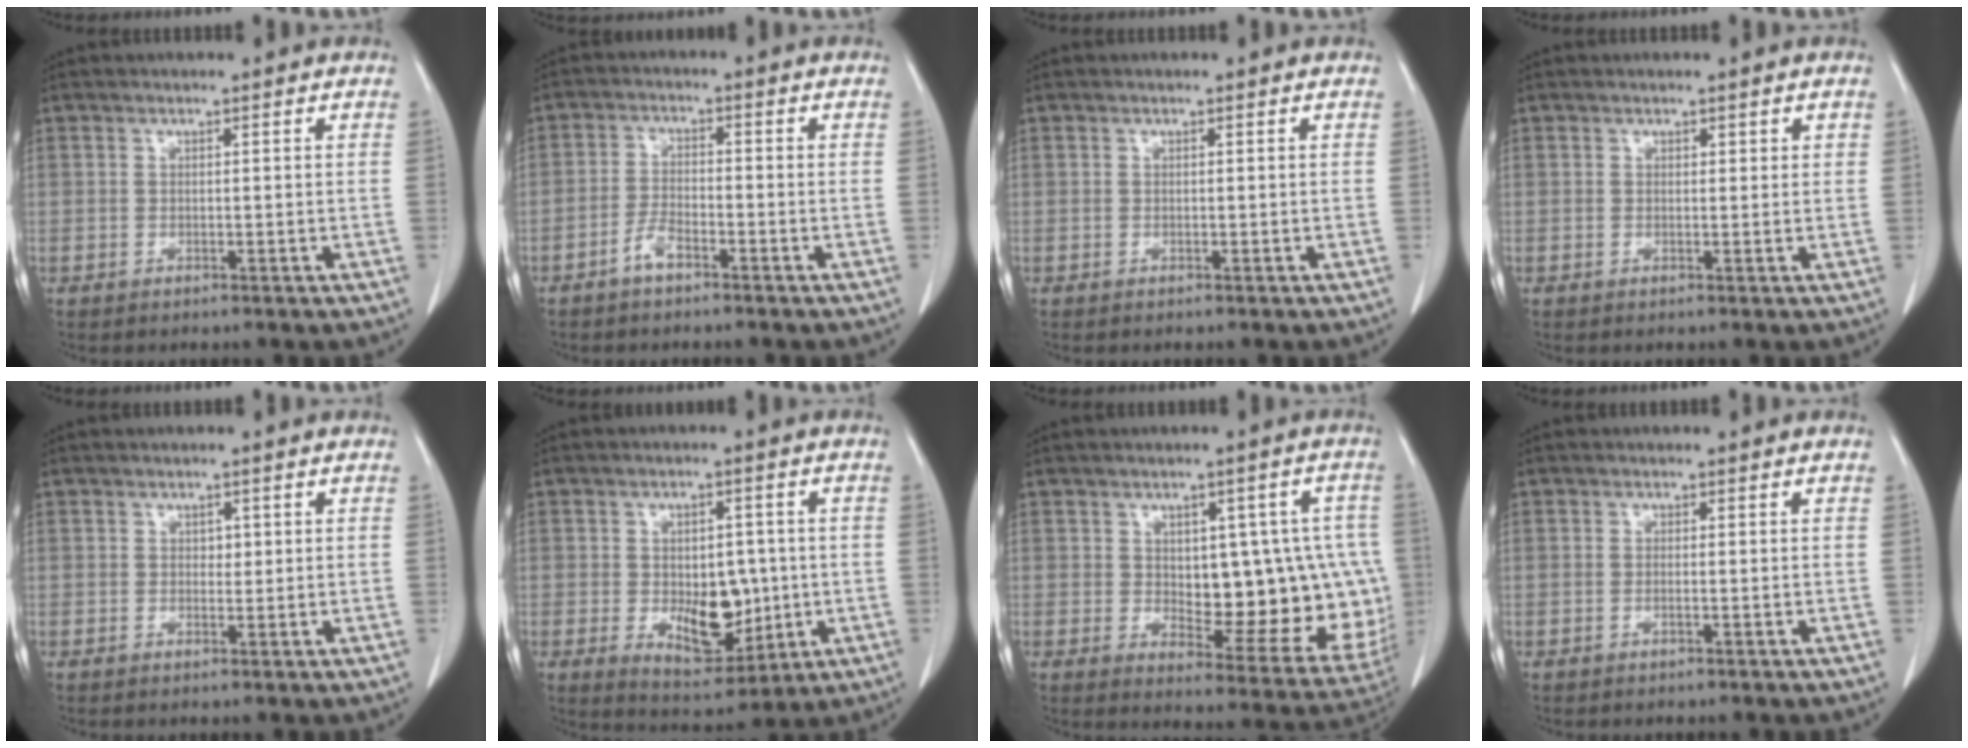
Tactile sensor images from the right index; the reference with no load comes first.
{"total": 3.2, "force": [-2.3, 0.9, 2.0], "torque": [-0.042, 0.004, -0.047]}
{"total": 0.0}
{"total": 0.9, "force": [0.6, 0.5, 0.5], "torque": [0.001, 0.000, 0.005]}
{"total": 1.1, "force": [0.3, 0.8, 0.7], "torque": [-0.007, 0.000, 0.003]}
{"total": 9.6, "force": [-1.2, 5.3, 7.9], "torque": [-0.115, 0.000, -0.003]}
{"total": 16.9, "force": [0.0, 7.8, 15.0], "torque": [-0.156, 0.013, 0.024]}
{"total": 0.6, "force": [-0.2, 0.0, 0.5], "torque": [-0.011, 0.000, -0.002]}